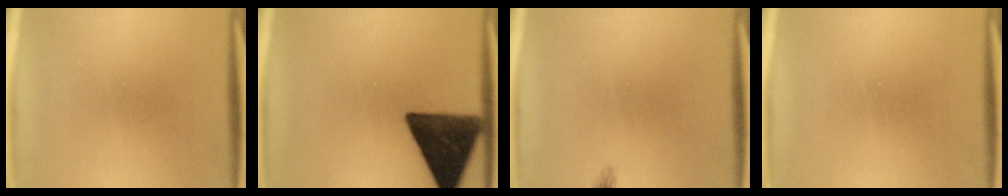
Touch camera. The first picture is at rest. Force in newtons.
{"total": 15.1}
{"total": 0.9}
{"total": 0.0}